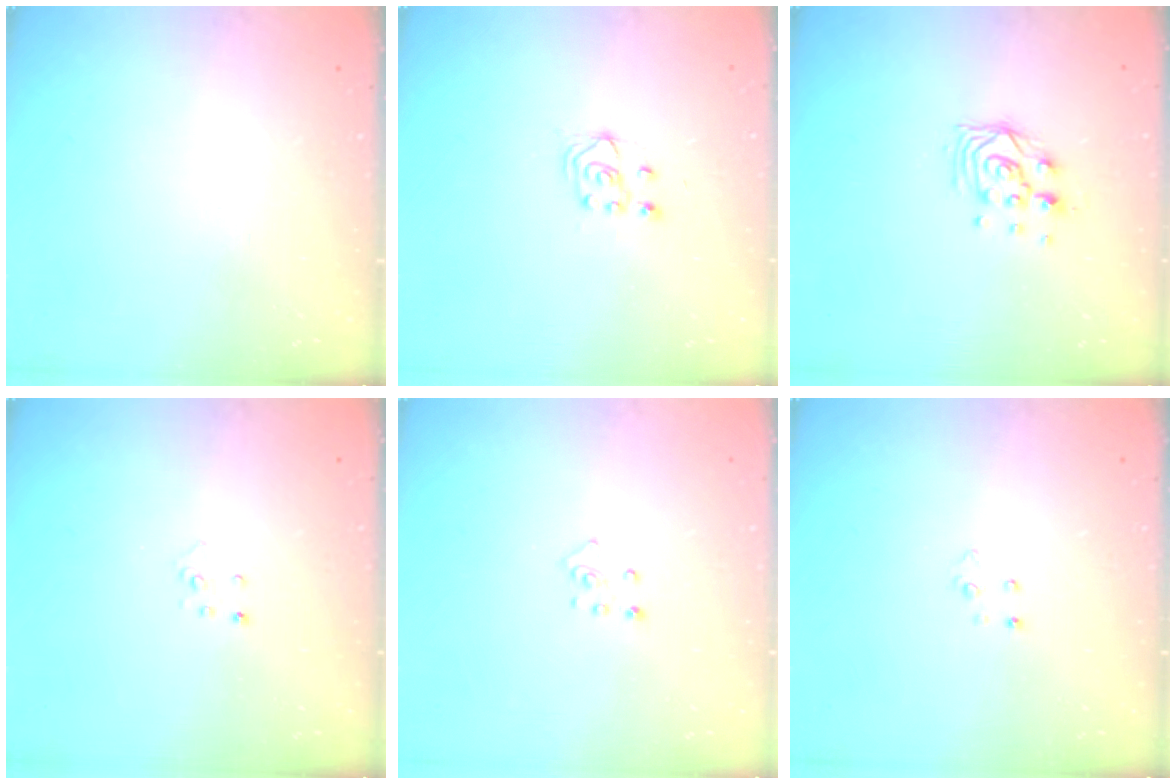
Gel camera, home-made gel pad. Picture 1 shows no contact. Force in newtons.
{"total": 3.7, "press": 3.6, "slide": 1.0}
{"total": 8.8, "press": 8.8, "slide": 0.7}
{"total": 3.0, "press": 2.9, "slide": 0.3}
{"total": 2.8, "press": 2.8, "slide": 0.3}
{"total": 2.8, "press": 2.8, "slide": 0.3}